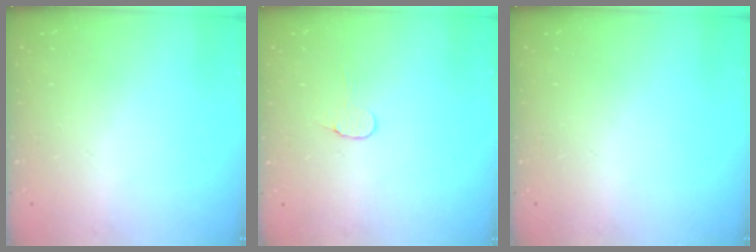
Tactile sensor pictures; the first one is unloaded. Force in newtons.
{"total": 4.5, "press": 4.5, "slide": 0.4}
{"total": 0.0}